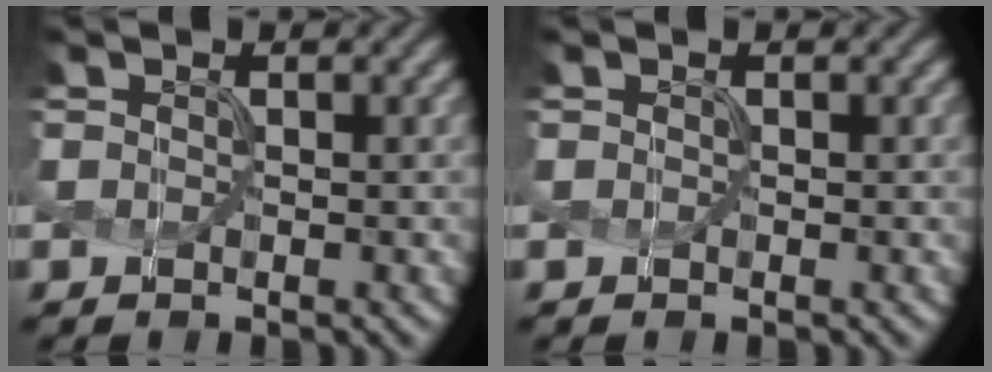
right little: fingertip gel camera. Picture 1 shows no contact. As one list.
[{"total": 0.0}]